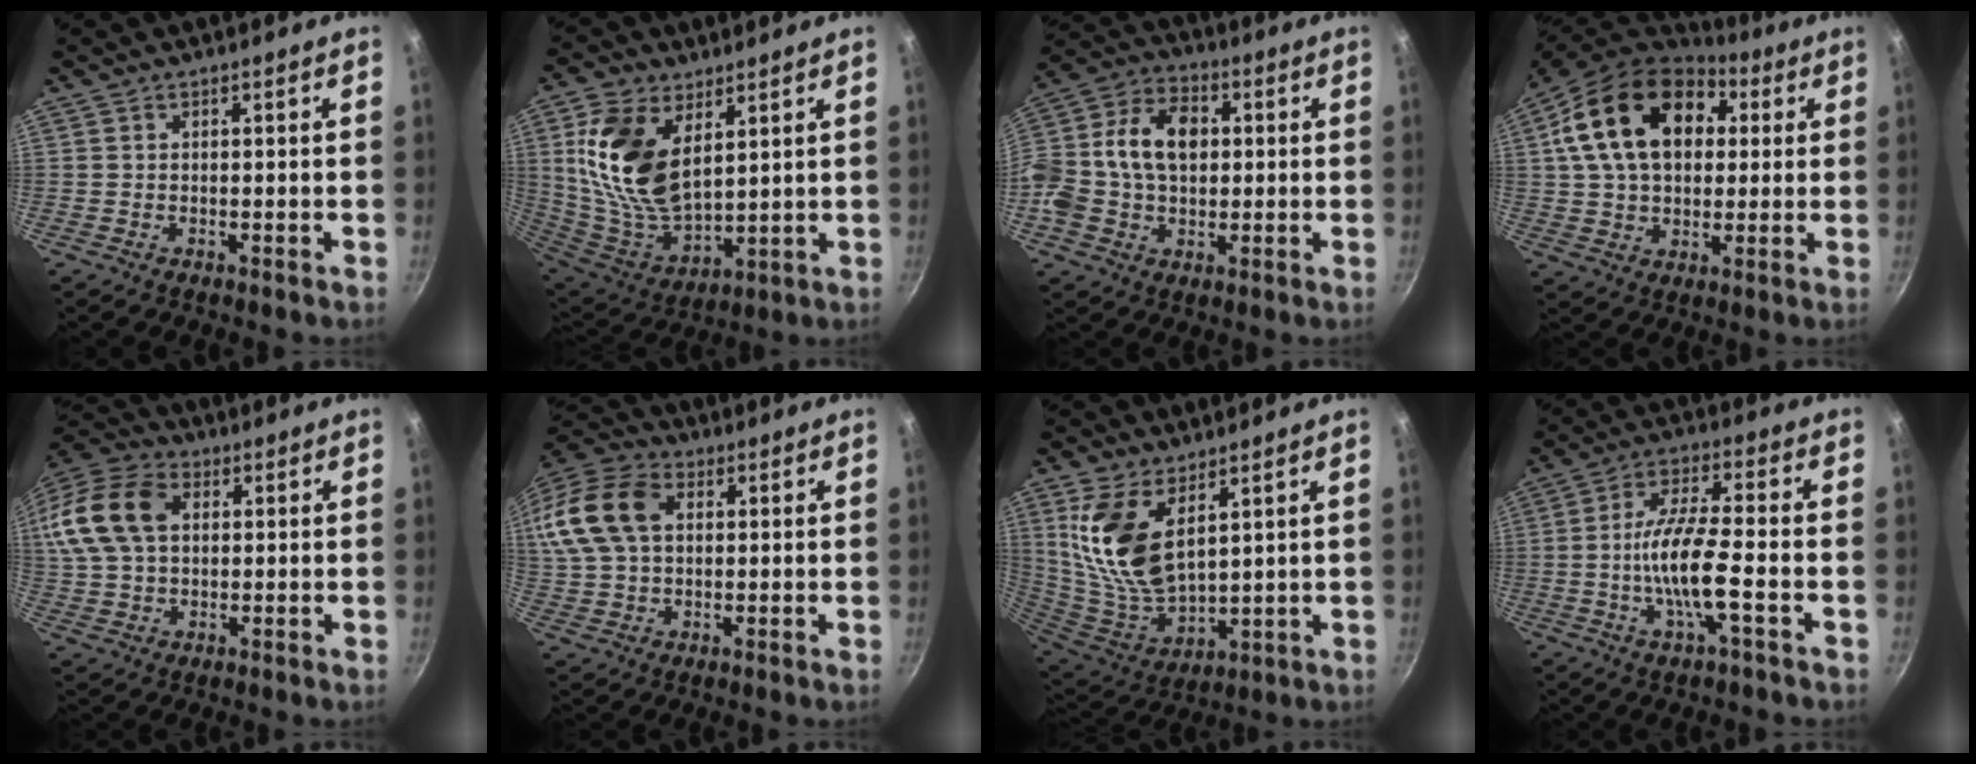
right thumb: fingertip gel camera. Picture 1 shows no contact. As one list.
[{"total": 17.7, "force": [5.9, 10.2, 13.3], "torque": [-0.254, -0.036, 0.127]}, {"total": 17.5, "force": [1.0, 12.6, 12.2], "torque": [-0.214, 0.035, 0.001]}, {"total": 20.9, "force": [5.9, 14.4, 14.0], "torque": [-0.217, 0.013, 0.089]}, {"total": 21.2, "force": [5.2, 14.9, 14.1], "torque": [-0.312, 0.033, 0.084]}, {"total": 21.7, "force": [5.5, 15.2, 14.4], "torque": [-0.328, 0.035, 0.091]}, {"total": 15.0, "force": [6.3, 7.7, 11.3], "torque": [-0.220, -0.049, 0.137]}, {"total": 10.7, "force": [-2.8, 2.3, 10.1], "torque": [-0.197, 0.022, -0.060]}]